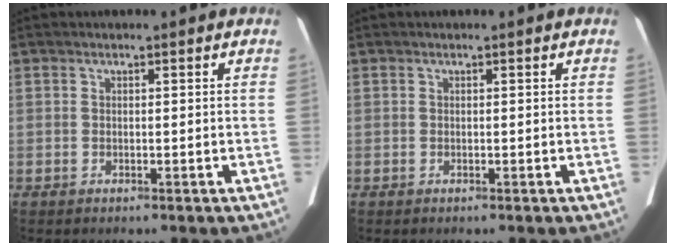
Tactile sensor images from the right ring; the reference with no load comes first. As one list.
[{"total": 0.0}]